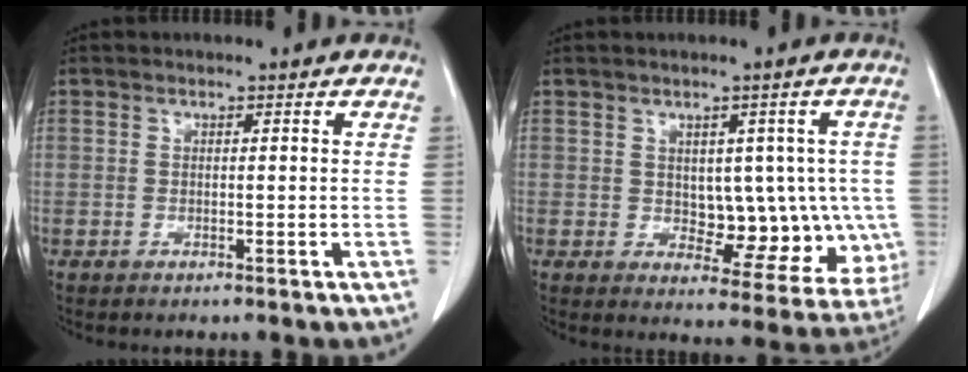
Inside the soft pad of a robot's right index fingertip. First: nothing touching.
{"total": 10.1, "force": [-0.1, 6.1, 8.1], "torque": [-0.078, 0.016, 0.018]}